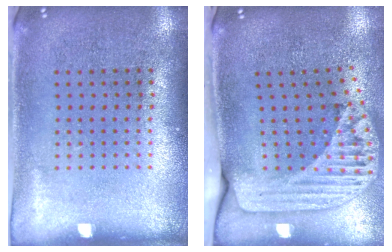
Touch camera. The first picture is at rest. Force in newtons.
{"total": 2.4, "press": 1.7, "slide": 1.6}